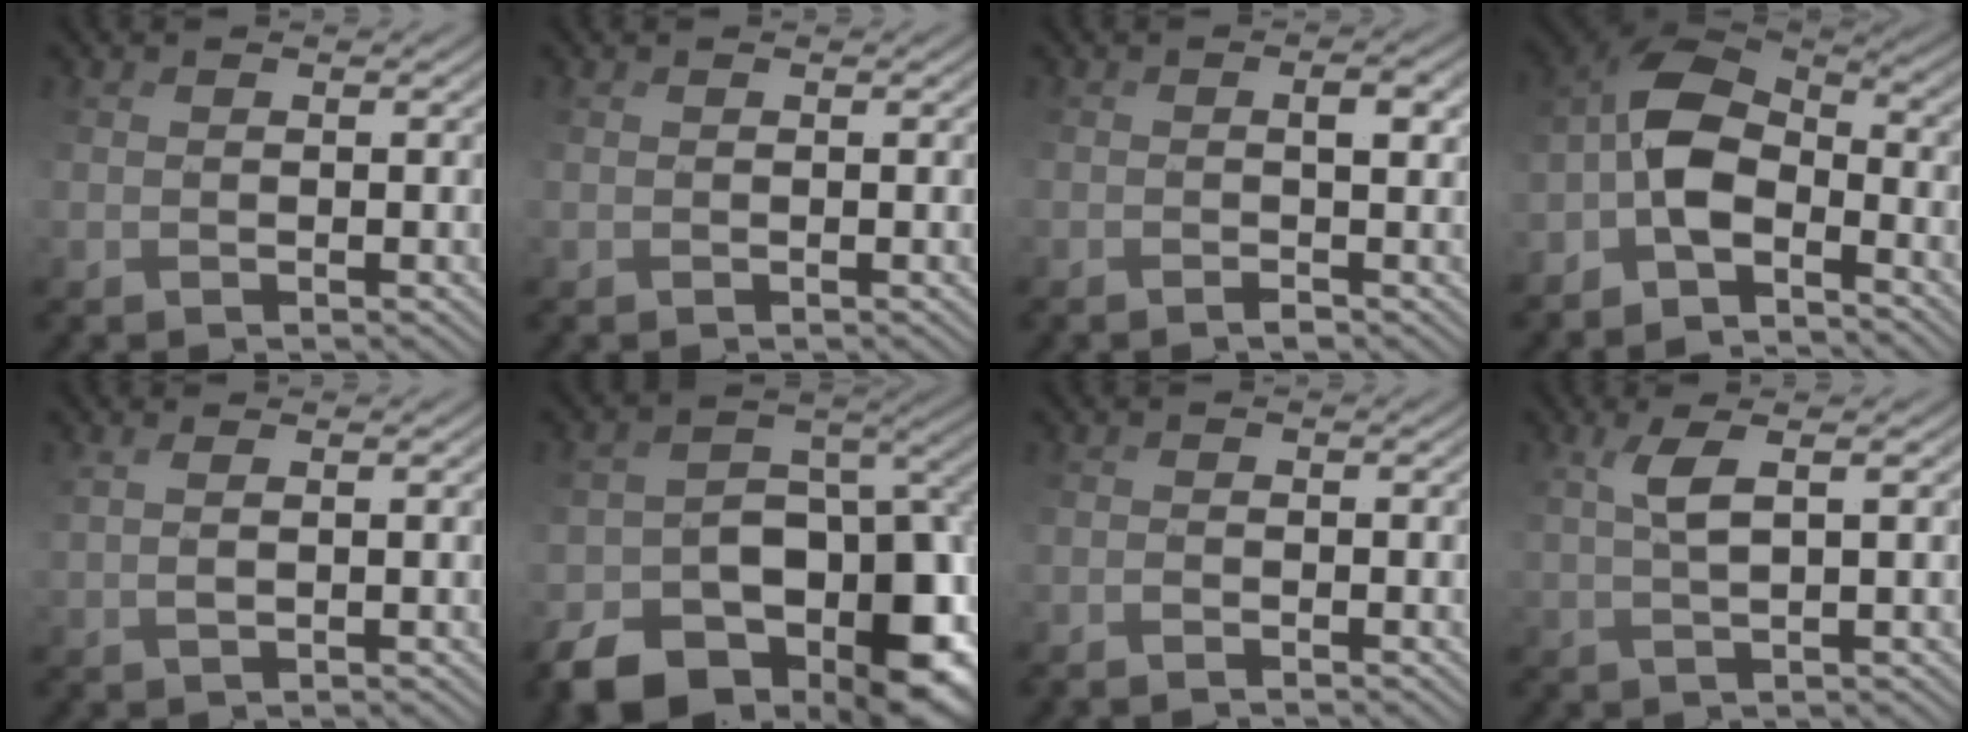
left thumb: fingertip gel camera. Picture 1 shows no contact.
{"total": 0.0}
{"total": 3.3, "force": [-0.6, 0.9, 3.1], "torque": [-0.048, 0.006, -0.010]}
{"total": 7.0, "force": [-3.6, 2.5, 5.5], "torque": [-0.113, 0.008, -0.080]}
{"total": 1.7, "force": [1.3, -1.0, -0.2], "torque": [0.011, 0.012, 0.030]}
{"total": 16.1, "force": [-8.5, 10.3, 9.1], "torque": [-0.155, -0.029, -0.113]}
{"total": 1.3, "force": [-1.3, -0.2, 0.4], "torque": [-0.002, -0.001, -0.025]}
{"total": 3.0, "force": [2.2, -0.9, 1.9], "torque": [-0.026, 0.018, 0.046]}